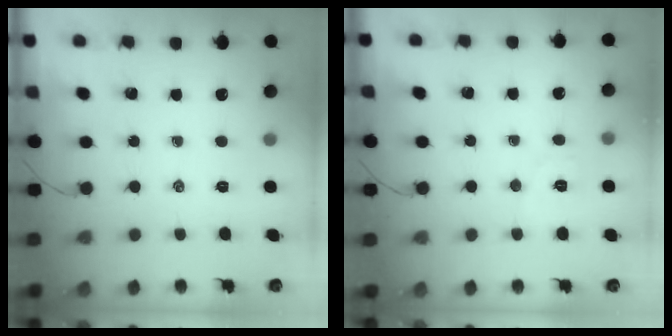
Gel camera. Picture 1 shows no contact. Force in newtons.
{"total": 5.9, "press": 5.8, "slide": 1.0}